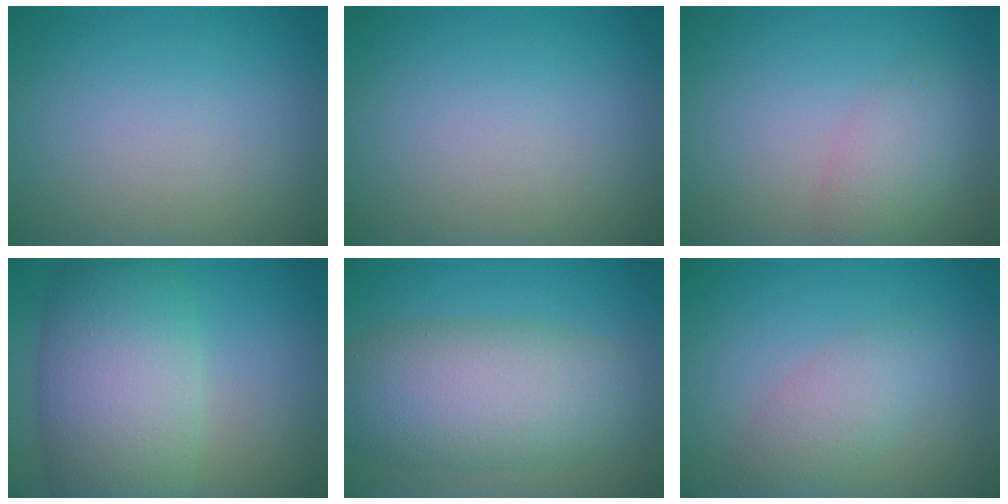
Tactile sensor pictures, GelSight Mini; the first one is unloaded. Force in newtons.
{"total": 0.0}
{"total": 2.9, "press": 2.9, "slide": 0.1}
{"total": 9.3, "press": 9.3, "slide": 0.5}
{"total": 8.2, "press": 8.2, "slide": 0.3}
{"total": 2.9, "press": 2.9, "slide": 0.1}